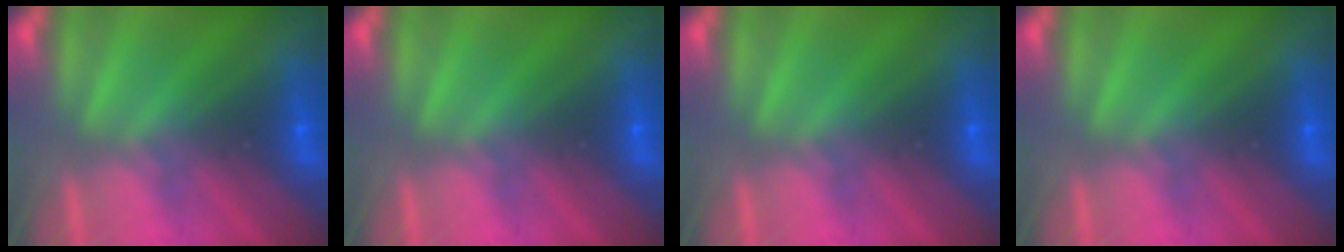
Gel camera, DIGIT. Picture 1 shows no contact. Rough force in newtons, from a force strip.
{"total": 0.0}
{"total": 0.0}
{"total": 0.0}